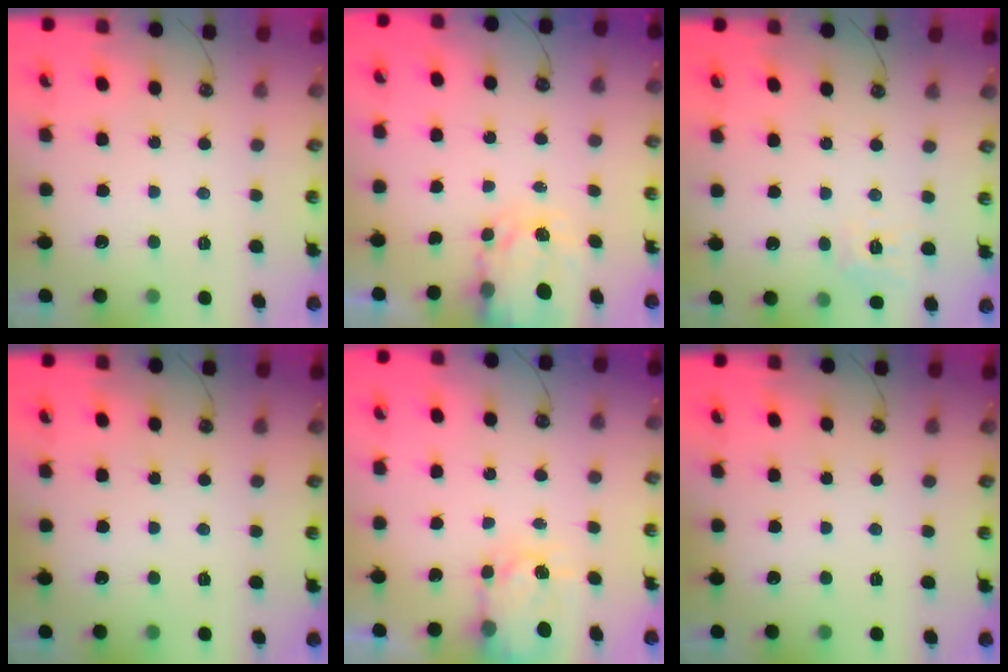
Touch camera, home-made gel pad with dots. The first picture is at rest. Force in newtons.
{"total": 3.9, "press": 3.9, "slide": 0.1}
{"total": 8.3, "press": 8.3, "slide": 1.1}
{"total": 0.0}
{"total": 5.4, "press": 5.4, "slide": 0.4}
{"total": 0.0}